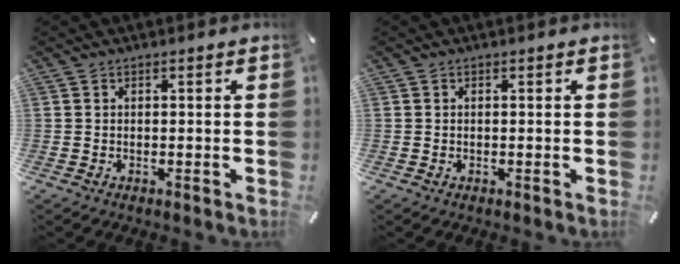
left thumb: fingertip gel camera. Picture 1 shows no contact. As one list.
[{"total": 0.0}]